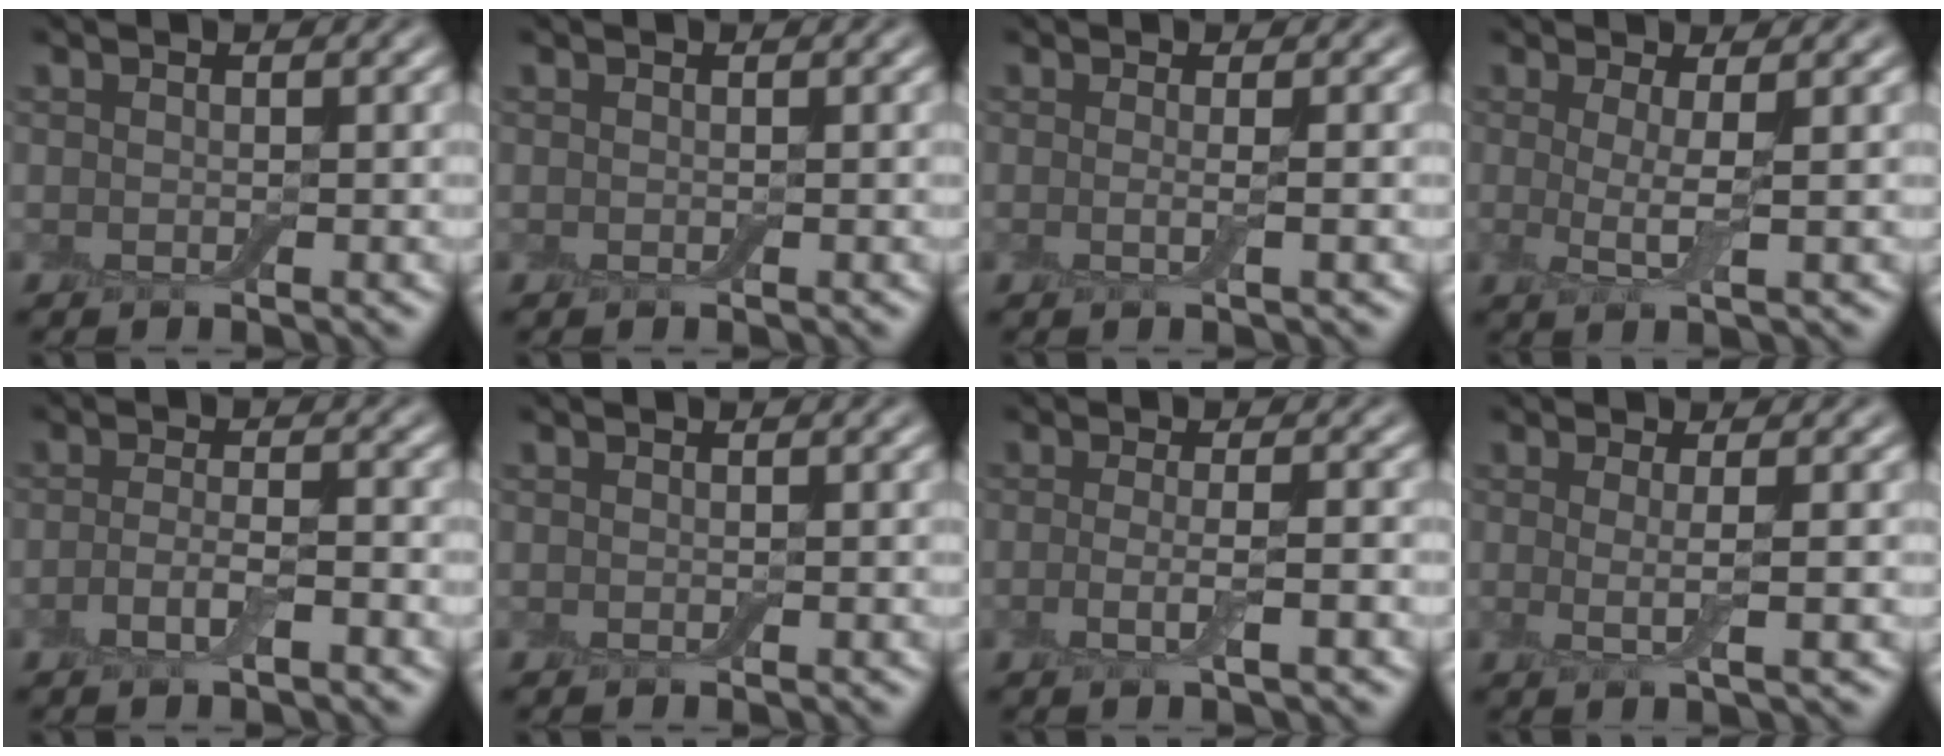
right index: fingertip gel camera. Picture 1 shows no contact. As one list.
[{"total": 0.0}, {"total": 1.7, "force": [-0.1, 0.4, 1.6], "torque": [-0.027, -0.008, -0.009]}, {"total": 2.6, "force": [0.3, 0.5, 2.6], "torque": [-0.049, -0.010, 0.002]}, {"total": 2.7, "force": [-1.2, 0.8, 2.3], "torque": [-0.048, 0.003, -0.029]}, {"total": 0.0}, {"total": 2.7, "force": [-0.6, 0.6, 2.6], "torque": [-0.054, -0.011, -0.014]}, {"total": 2.6, "force": [0.1, 0.6, 2.6], "torque": [-0.045, -0.009, -0.002]}]